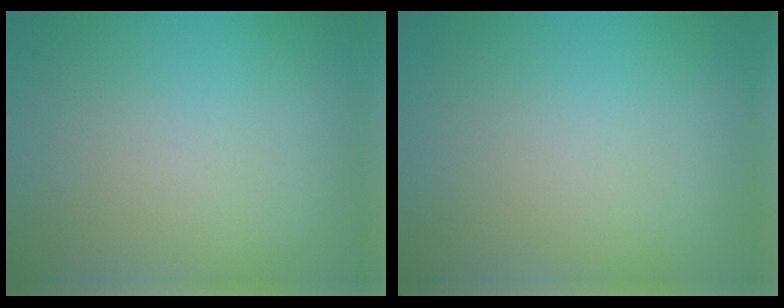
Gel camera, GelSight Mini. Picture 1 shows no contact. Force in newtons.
{"total": 0.0}